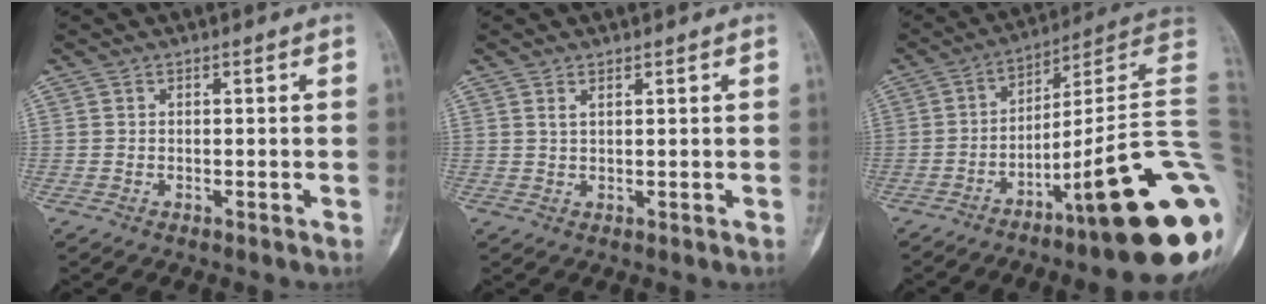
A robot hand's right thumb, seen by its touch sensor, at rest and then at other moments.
{"total": 1.2, "force": [0.8, 0.4, 0.9], "torque": [-0.019, -0.003, 0.018]}
{"total": 24.8, "force": [-8.1, 3.1, 23.2], "torque": [-0.241, 0.068, -0.116]}